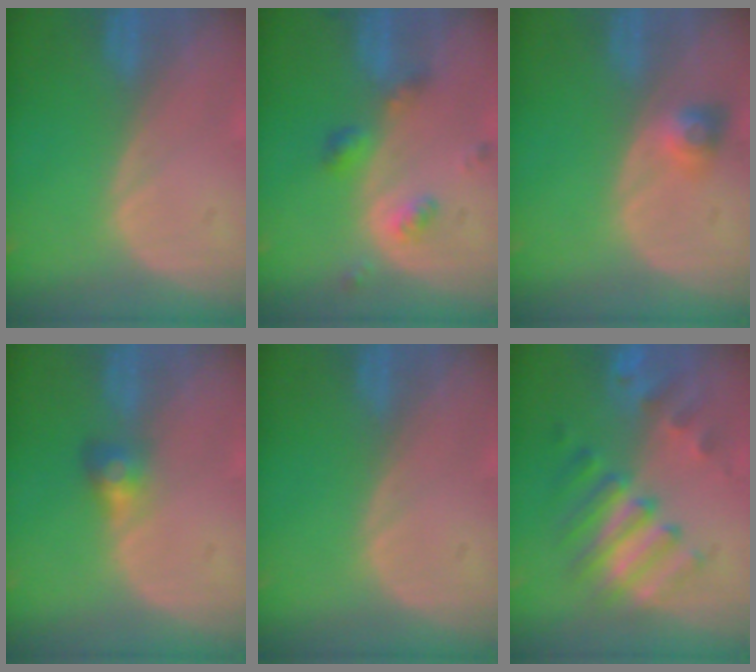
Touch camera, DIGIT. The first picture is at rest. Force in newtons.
{"total": 4.9, "press": 4.4, "slide": 2.3}
{"total": 2.9, "press": 2.7, "slide": 1.2}
{"total": 2.8, "press": 2.7, "slide": 0.9}
{"total": 0.0}
{"total": 8.5, "press": 7.9, "slide": 3.0}